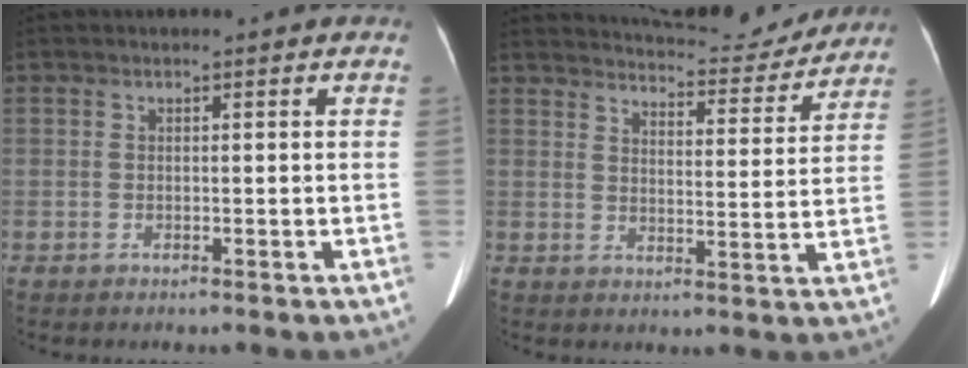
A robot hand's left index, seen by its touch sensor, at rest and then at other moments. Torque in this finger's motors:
{"motor_torque": [0.43, -0.69, 0.09, 0.01]}